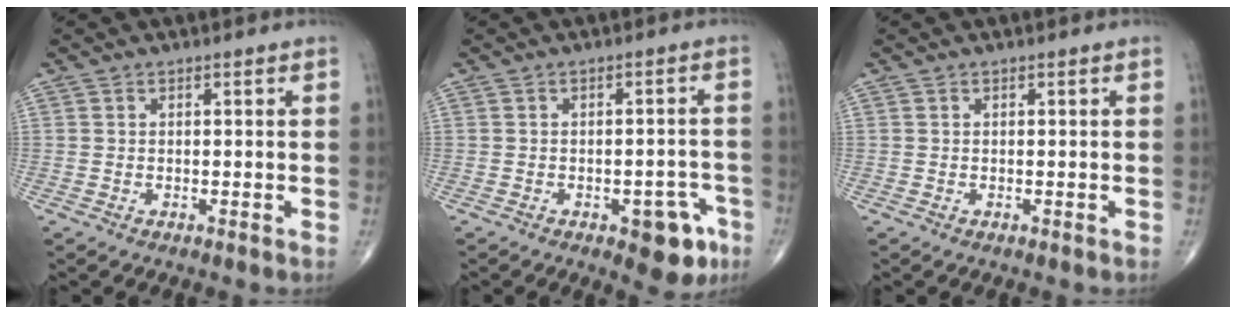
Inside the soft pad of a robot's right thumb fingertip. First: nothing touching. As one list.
[{"total": 7.6, "force": [-3.8, 3.5, 5.6], "torque": [-0.040, 0.023, -0.040]}, {"total": 0.0}]